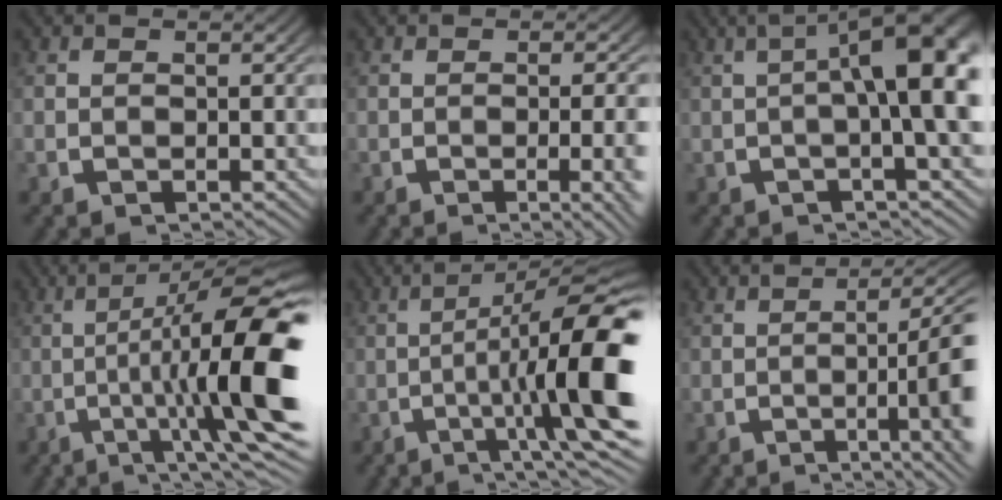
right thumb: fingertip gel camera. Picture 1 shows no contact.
{"total": 3.9, "force": [-1.3, 0.6, 3.6], "torque": [-0.047, 0.002, -0.021]}
{"total": 10.8, "force": [2.8, 3.9, 9.7], "torque": [-0.115, 0.039, 0.018]}
{"total": 14.6, "force": [-0.9, 5.3, 13.6], "torque": [-0.186, -0.017, -0.011]}
{"total": 12.7, "force": [-1.1, 4.7, 11.8], "torque": [-0.165, -0.020, -0.014]}
{"total": 7.6, "force": [-1.5, 2.4, 7.1], "torque": [-0.113, -0.007, -0.025]}